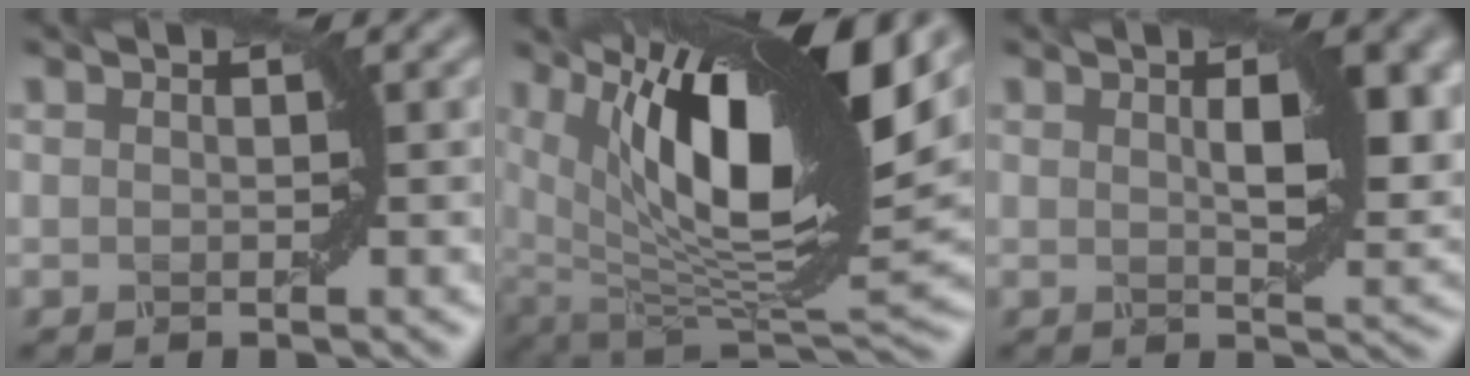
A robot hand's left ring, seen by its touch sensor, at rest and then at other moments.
{"total": 15.8, "force": [5.8, 5.8, 13.6], "torque": [-0.240, 0.003, 0.100]}
{"total": 5.6, "force": [1.5, 1.7, 5.1], "torque": [-0.068, 0.001, 0.027]}